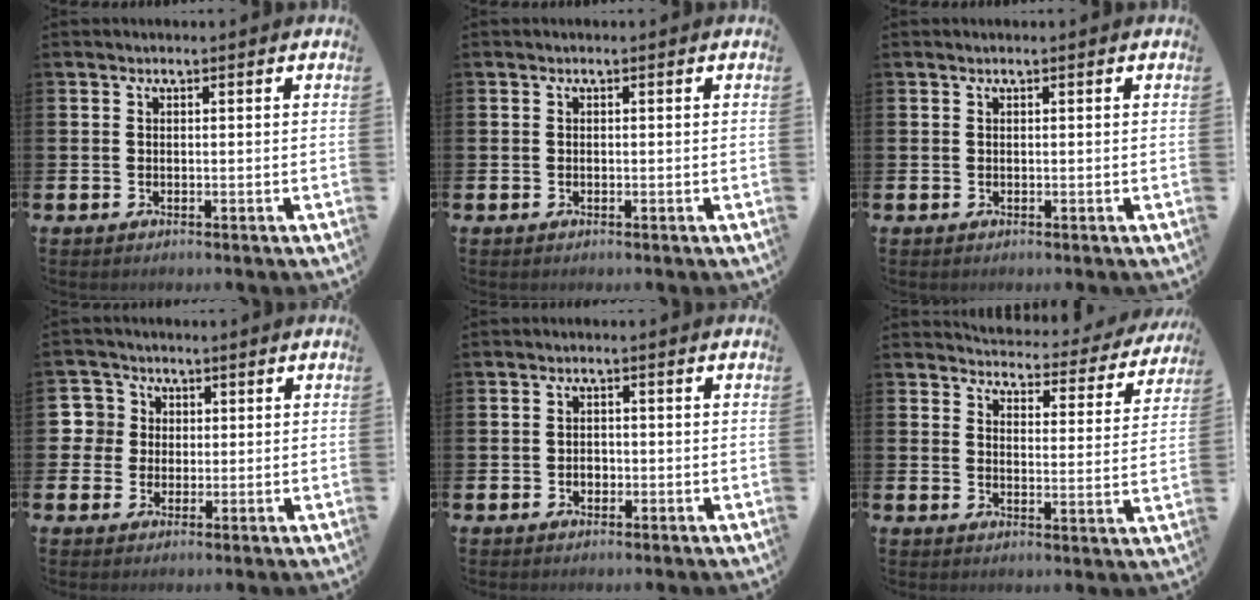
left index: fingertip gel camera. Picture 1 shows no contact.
{"total": 0.0}
{"total": 0.0}
{"total": 4.6, "force": [1.5, 4.4, 0.2], "torque": [-0.013, 0.006, 0.022]}
{"total": 1.5, "force": [-0.4, 1.2, 0.7], "torque": [0.000, -0.001, -0.013]}
{"total": 3.9, "force": [3.8, 0.7, 0.5], "torque": [-0.019, -0.036, 0.059]}